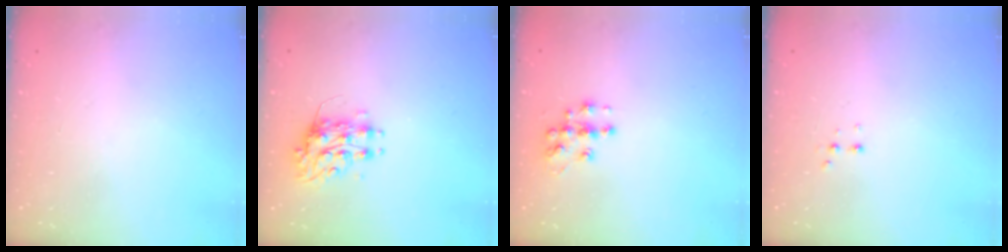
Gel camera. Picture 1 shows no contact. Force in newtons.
{"total": 8.1, "press": 8.1, "slide": 0.2}
{"total": 9.4, "press": 9.4, "slide": 0.5}
{"total": 2.5, "press": 2.4, "slide": 0.8}